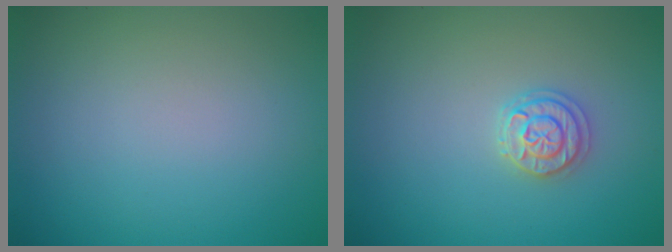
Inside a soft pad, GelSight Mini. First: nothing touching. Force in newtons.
{"total": 2.1, "press": 2.1, "slide": 0.5}